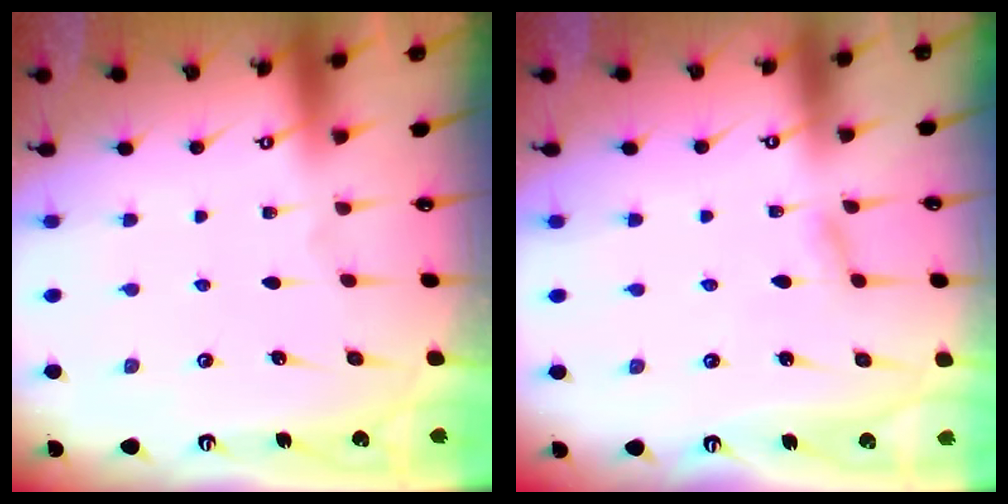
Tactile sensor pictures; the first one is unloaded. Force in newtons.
{"total": 3.7, "press": 3.7, "slide": 0.3}